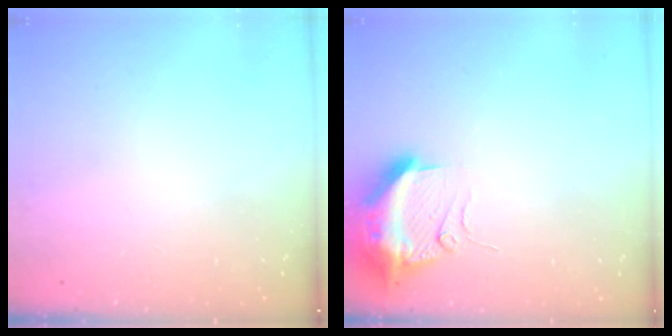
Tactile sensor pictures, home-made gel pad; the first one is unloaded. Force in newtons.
{"total": 12.1, "press": 12.1, "slide": 1.3}